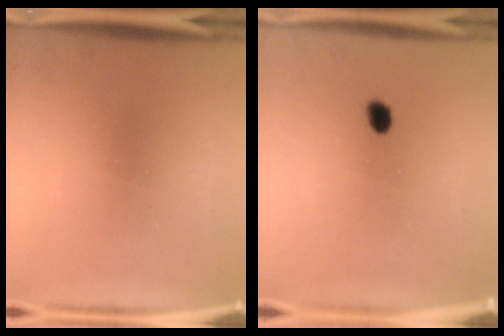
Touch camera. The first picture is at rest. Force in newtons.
{"total": 1.8}